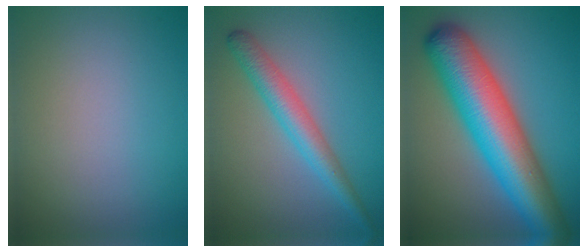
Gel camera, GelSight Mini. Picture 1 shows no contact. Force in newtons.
{"total": 3.7, "press": 3.7, "slide": 0.1}
{"total": 11.9, "press": 11.9, "slide": 0.3}